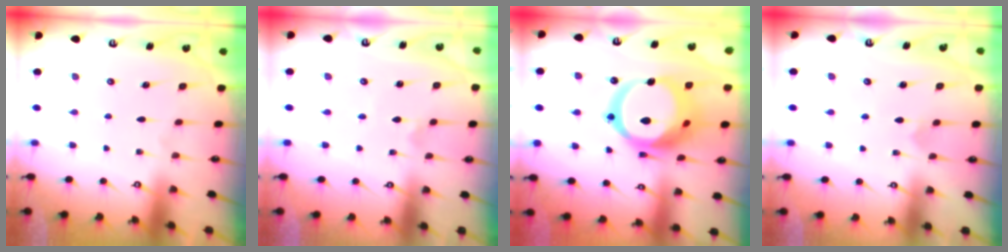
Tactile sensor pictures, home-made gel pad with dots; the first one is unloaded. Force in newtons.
{"total": 1.6, "press": 1.5, "slide": 0.2}
{"total": 20.3, "press": 20.2, "slide": 2.5}
{"total": 3.0, "press": 3.0, "slide": 0.2}